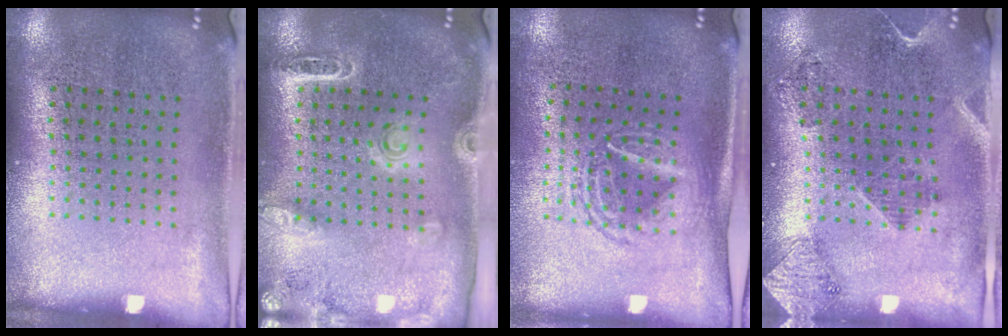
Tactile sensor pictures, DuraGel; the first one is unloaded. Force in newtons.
{"total": 1.7, "press": 1.7, "slide": 0.1}
{"total": 1.6, "press": 1.3, "slide": 0.9}
{"total": 1.9, "press": 1.6, "slide": 1.0}